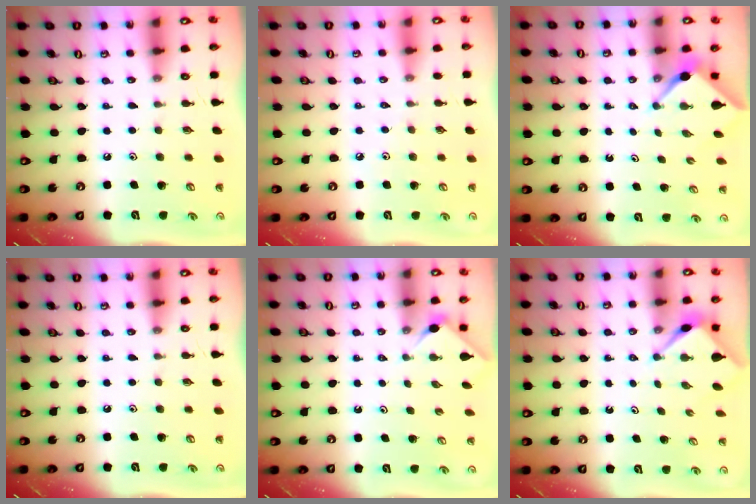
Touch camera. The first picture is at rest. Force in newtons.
{"total": 2.8, "press": 2.7, "slide": 0.6}
{"total": 2.5, "press": 2.5, "slide": 0.3}
{"total": 0.0}
{"total": 1.9, "press": 1.8, "slide": 0.4}
{"total": 3.0, "press": 3.0, "slide": 0.2}